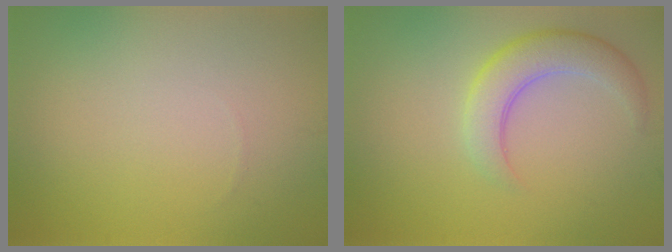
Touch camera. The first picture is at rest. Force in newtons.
{"total": 4.3, "press": 4.3, "slide": 0.3}